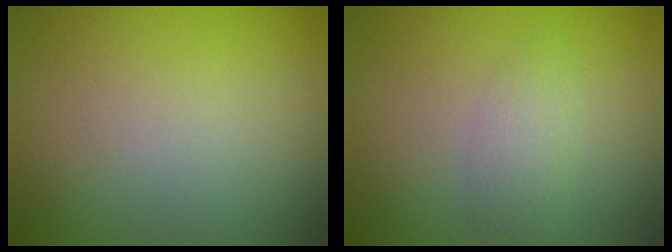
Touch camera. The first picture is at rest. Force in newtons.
{"total": 1.9, "press": 1.9, "slide": 0.1}